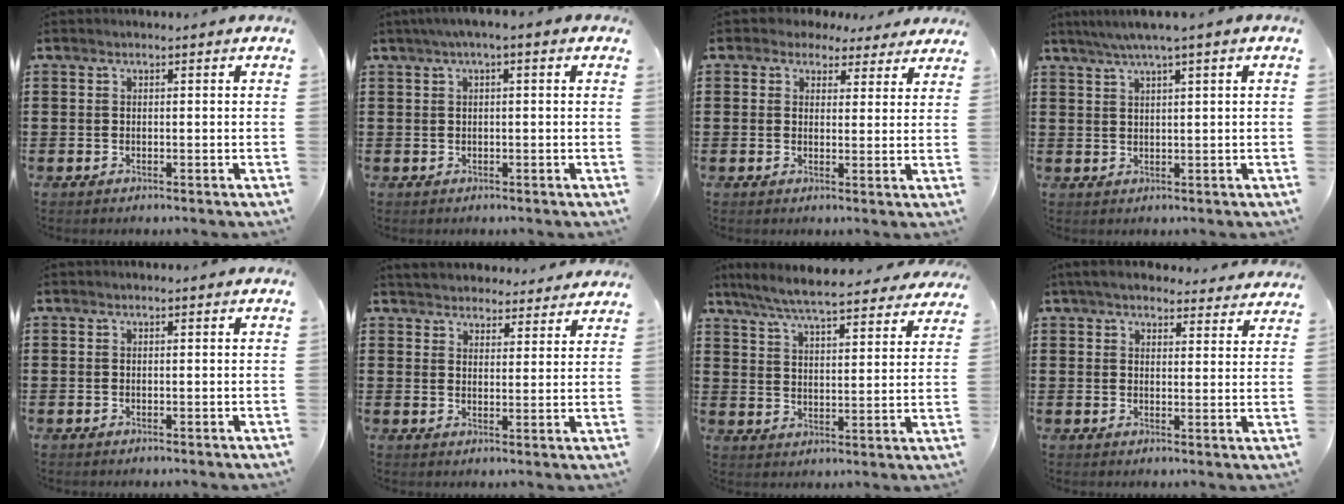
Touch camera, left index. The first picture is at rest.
{"total": 1.5, "force": [-0.3, 0.4, 1.4], "torque": [-0.024, 0.000, -0.008]}
{"total": 3.3, "force": [2.5, 2.0, 0.6], "torque": [-0.018, 0.000, 0.045]}
{"total": 2.9, "force": [1.7, -0.3, 2.3], "torque": [-0.045, 0.002, 0.029]}
{"total": 0.0}
{"total": 3.8, "force": [3.8, 0.5, -0.2], "torque": [-0.013, -0.018, 0.068]}
{"total": 7.1, "force": [6.6, 0.0, 2.6], "torque": [-0.079, -0.038, 0.116]}
{"total": 4.8, "force": [4.5, 0.9, 1.4], "torque": [-0.043, -0.011, 0.082]}